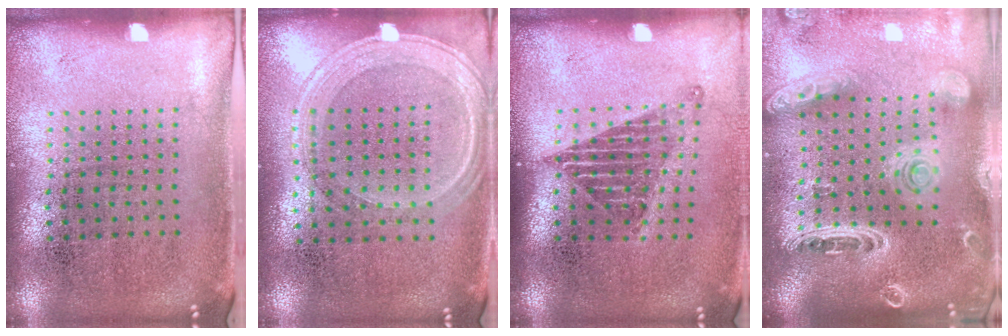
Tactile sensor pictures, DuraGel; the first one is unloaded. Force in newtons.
{"total": 1.3, "press": 1.2, "slide": 0.4}
{"total": 1.5, "press": 1.2, "slide": 0.9}
{"total": 2.7, "press": 2.3, "slide": 1.3}